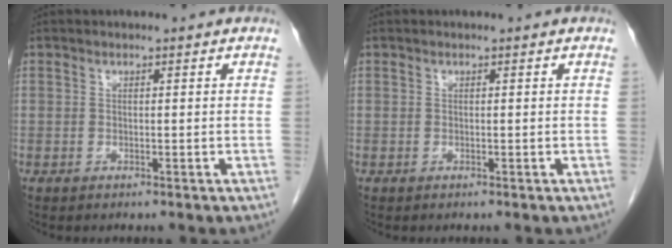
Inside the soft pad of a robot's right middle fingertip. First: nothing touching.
{"total": 0.0}